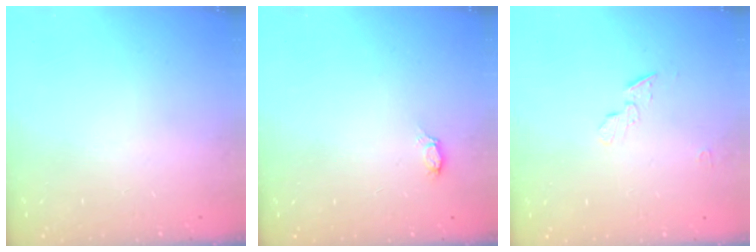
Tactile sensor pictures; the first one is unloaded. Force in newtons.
{"total": 3.1, "press": 3.1, "slide": 0.4}
{"total": 5.2, "press": 5.2, "slide": 0.3}